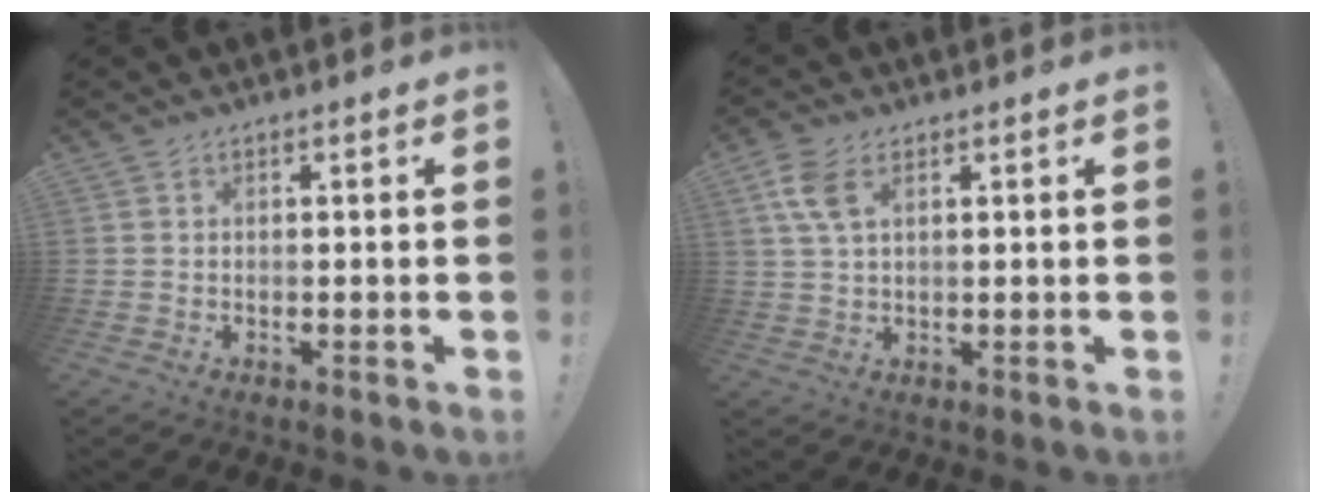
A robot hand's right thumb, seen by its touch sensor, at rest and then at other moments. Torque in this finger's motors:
{"motor_torque": [0.03, 0.06, 0.21, -0.34, 0.03]}